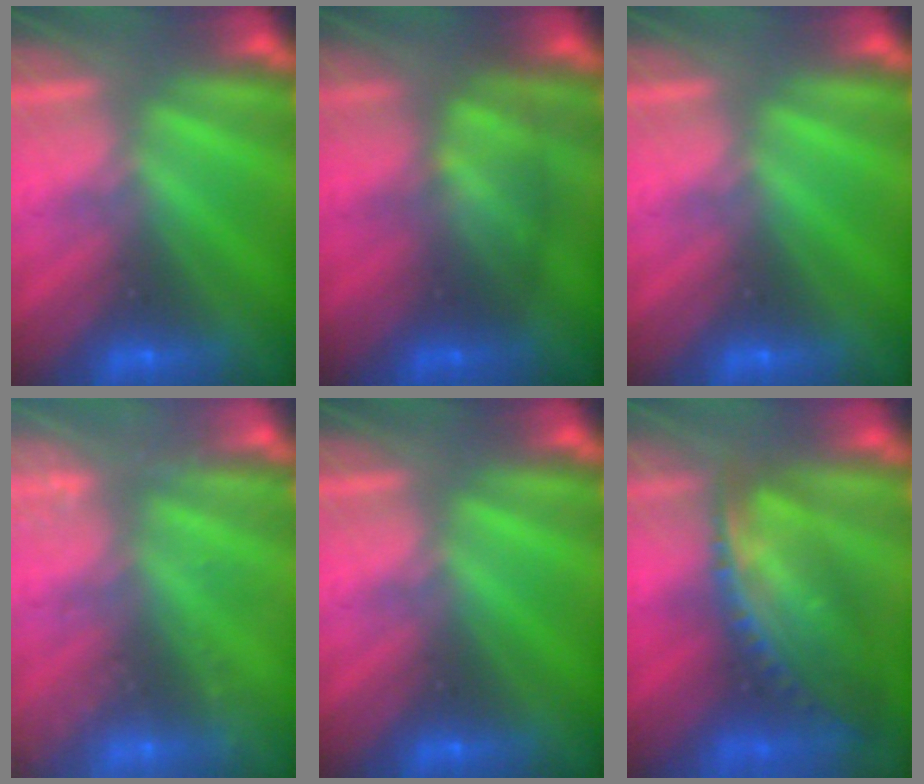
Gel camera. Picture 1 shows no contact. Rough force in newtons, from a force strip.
{"total": 2.3}
{"total": 0.0}
{"total": 2.5}
{"total": 0.0}
{"total": 8.1}